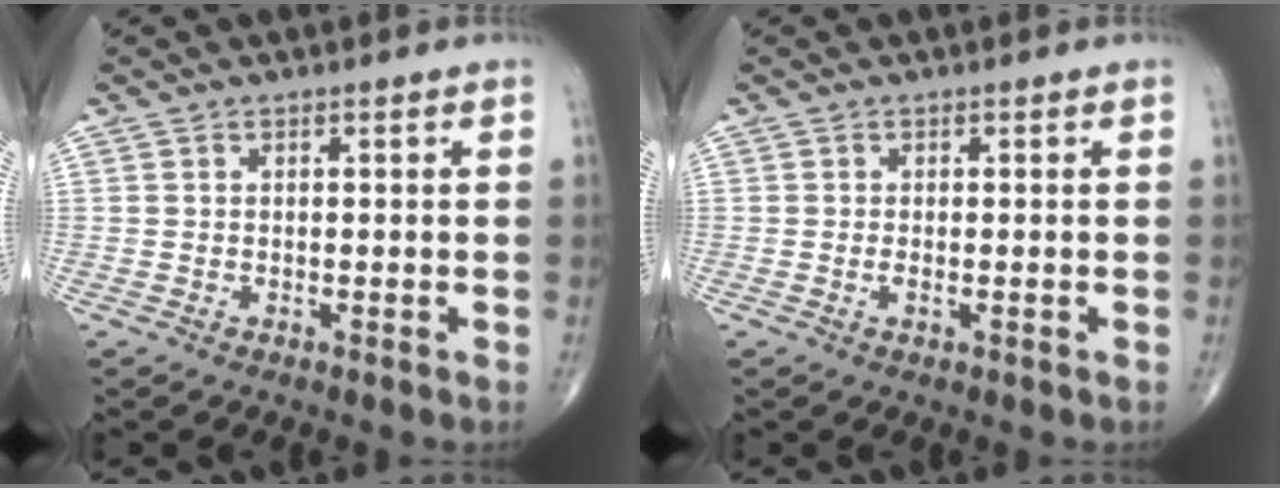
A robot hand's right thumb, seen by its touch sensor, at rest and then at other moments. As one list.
[{"total": 1.0, "force": [-0.2, 0.4, 0.9], "torque": [-0.019, -0.003, -0.005]}]